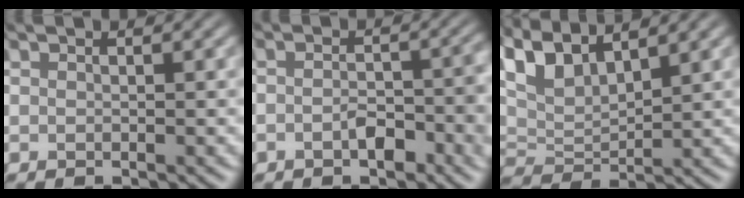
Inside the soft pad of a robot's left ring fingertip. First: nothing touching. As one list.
[{"total": 2.5, "force": [-1.1, 1.0, 2.0], "torque": [-0.034, 0.002, -0.013]}, {"total": 5.6, "force": [3.7, 2.0, 3.7], "torque": [-0.094, 0.010, 0.072]}]